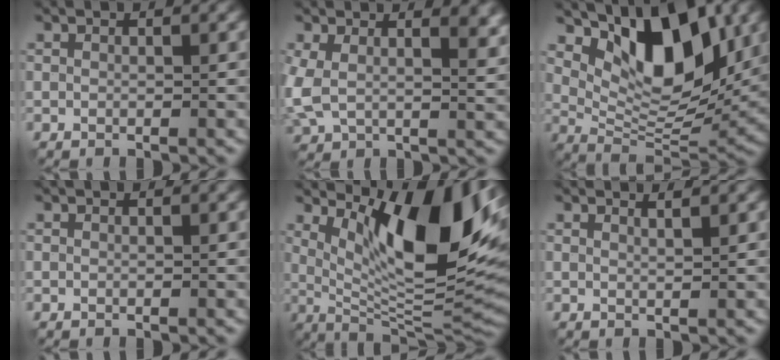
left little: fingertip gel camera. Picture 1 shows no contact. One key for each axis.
{"total": 9.2, "fx": 2.6, "fy": 5.3, "fz": 7.0, "tx": -0.153, "ty": -0.013, "tz": 0.055}
{"total": 9.9, "fx": 4.2, "fy": 4.5, "fz": 7.8, "tx": -0.122, "ty": -0.011, "tz": 0.076}
{"total": 0.0}
{"total": 13.5, "fx": 4.7, "fy": 3.7, "fz": 12.1, "tx": -0.180, "ty": -0.004, "tz": 0.083}
{"total": 1.3, "fx": 1.1, "fy": 0.3, "fz": 0.7, "tx": -0.004, "ty": 0.002, "tz": 0.010}